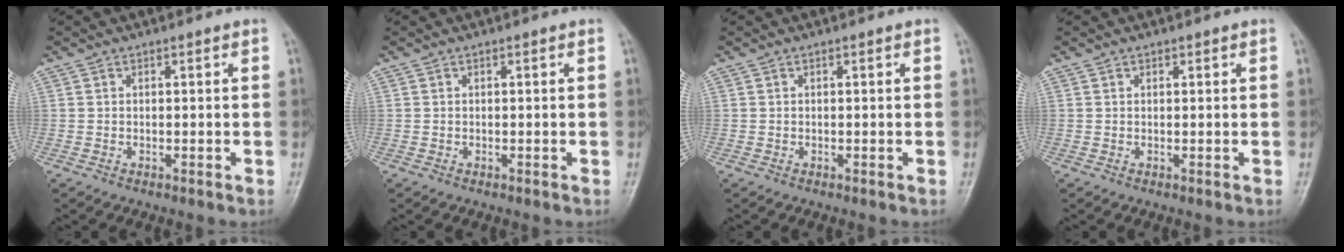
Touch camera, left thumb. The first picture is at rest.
{"total": 0.0}
{"total": 0.0}
{"total": 0.0}